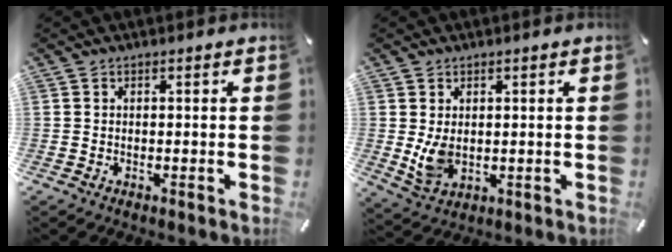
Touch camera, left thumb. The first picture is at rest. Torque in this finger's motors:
{"motor_torque": [1.14, 1.43, 0.45, -0.46, 0.07]}